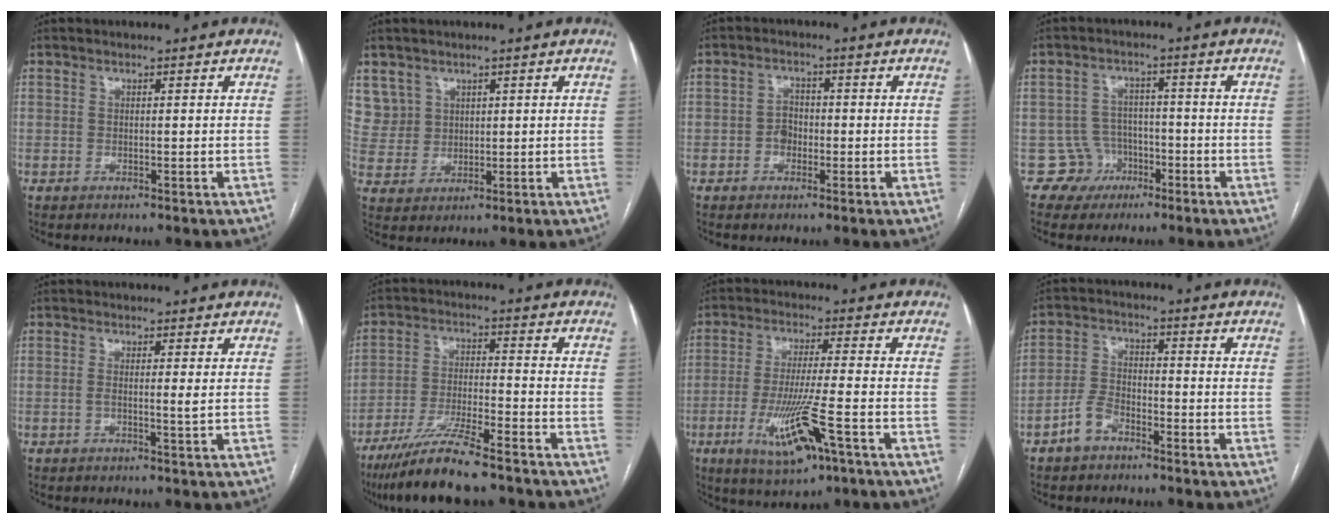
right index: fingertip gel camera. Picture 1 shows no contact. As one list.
[{"total": 5.9, "force": [3.3, 4.9, 0.1], "torque": [0.001, 0.009, 0.075]}, {"total": 2.5, "force": [-0.7, 2.1, 1.3], "torque": [-0.016, 0.008, -0.013]}, {"total": 4.9, "force": [-2.3, 4.2, -0.7], "torque": [0.020, 0.017, -0.036]}, {"total": 1.8, "force": [0.0, -0.1, 1.8], "torque": [-0.034, 0.000, -0.002]}, {"total": 10.9, "force": [-8.7, 0.3, 6.5], "torque": [-0.119, -0.031, -0.155]}, {"total": 11.2, "force": [-4.8, 1.1, 10.1], "torque": [-0.194, -0.024, -0.081]}, {"total": 5.1, "force": [-3.3, 2.9, 2.6], "torque": [-0.061, 0.013, -0.063]}]